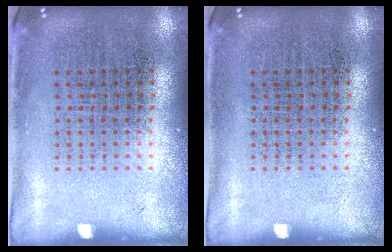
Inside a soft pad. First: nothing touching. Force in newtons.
{"total": 0.0}